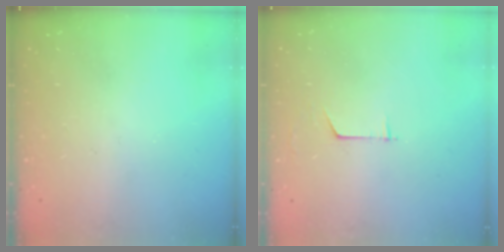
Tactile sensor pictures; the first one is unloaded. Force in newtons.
{"total": 3.2, "press": 3.2, "slide": 0.3}